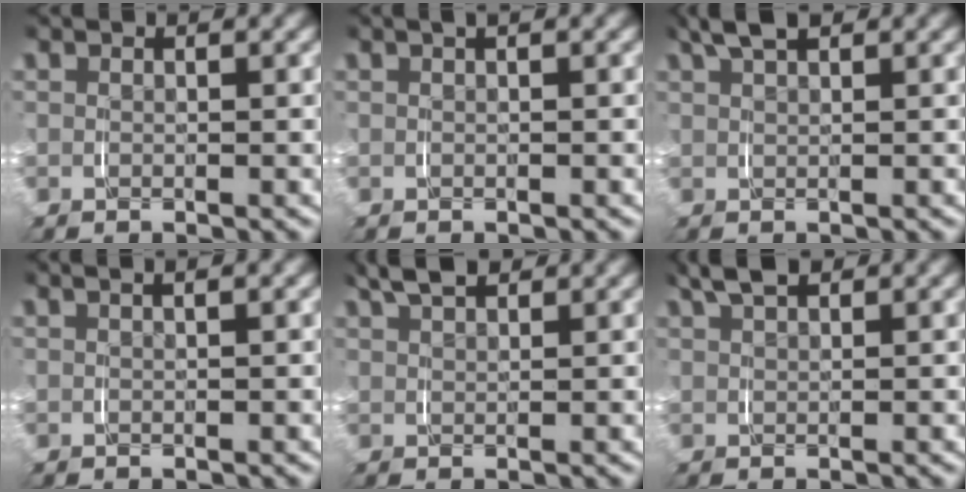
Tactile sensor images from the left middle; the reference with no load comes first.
{"total": 0.7, "force": [0.4, 0.1, 0.6], "torque": [-0.005, 0.009, 0.004]}
{"total": 2.7, "force": [2.2, 0.6, 1.5], "torque": [-0.035, 0.008, 0.040]}
{"total": 2.1, "force": [1.3, 0.5, 1.5], "torque": [-0.010, 0.017, 0.015]}
{"total": 2.6, "force": [2.4, 0.4, 1.1], "torque": [-0.024, 0.005, 0.044]}
{"total": 2.6, "force": [2.2, 0.5, 1.3], "torque": [-0.029, 0.006, 0.040]}